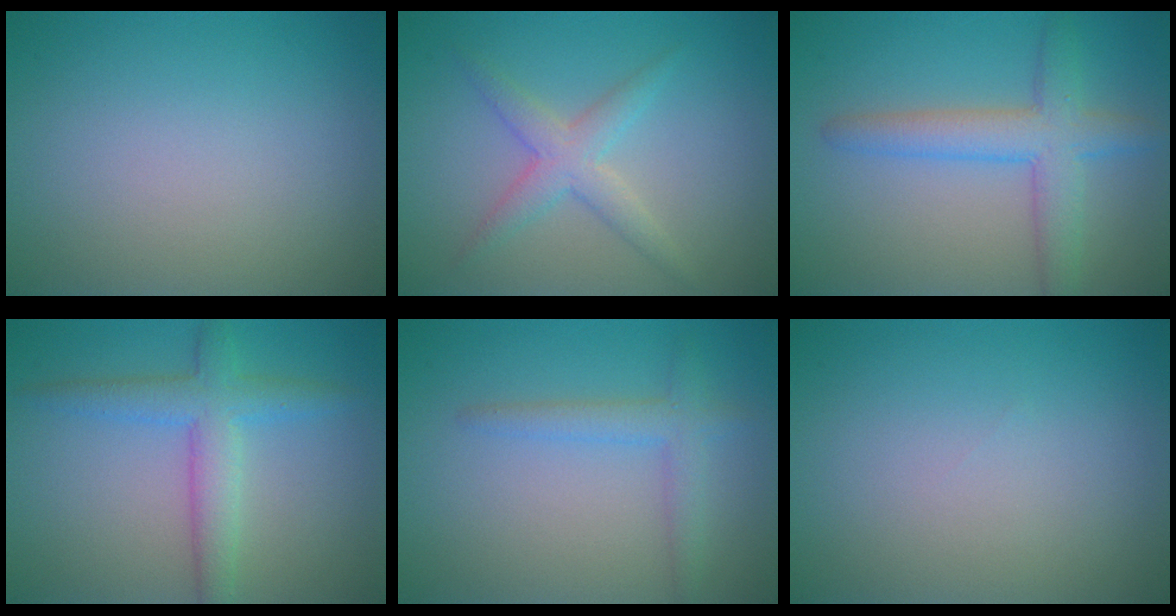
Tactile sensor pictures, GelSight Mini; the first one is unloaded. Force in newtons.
{"total": 2.9, "press": 2.9, "slide": 0.0}
{"total": 4.5, "press": 4.5, "slide": 0.2}
{"total": 4.0, "press": 4.0, "slide": 0.2}
{"total": 2.3, "press": 2.3, "slide": 0.2}
{"total": 0.0}